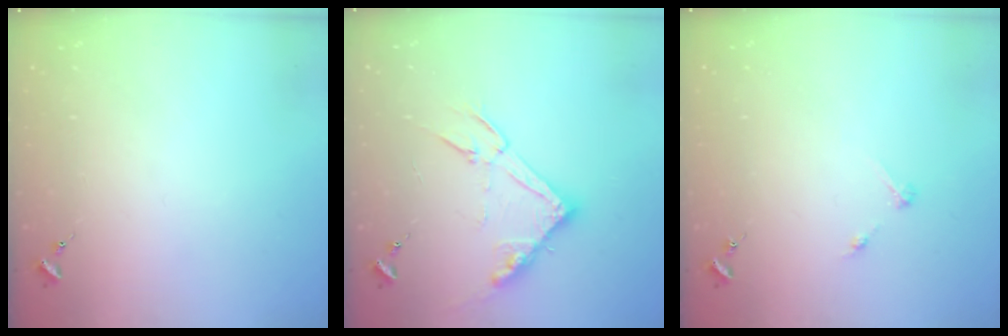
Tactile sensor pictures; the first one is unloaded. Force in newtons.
{"total": 14.8, "press": 14.8, "slide": 0.4}
{"total": 2.8, "press": 2.8, "slide": 0.3}